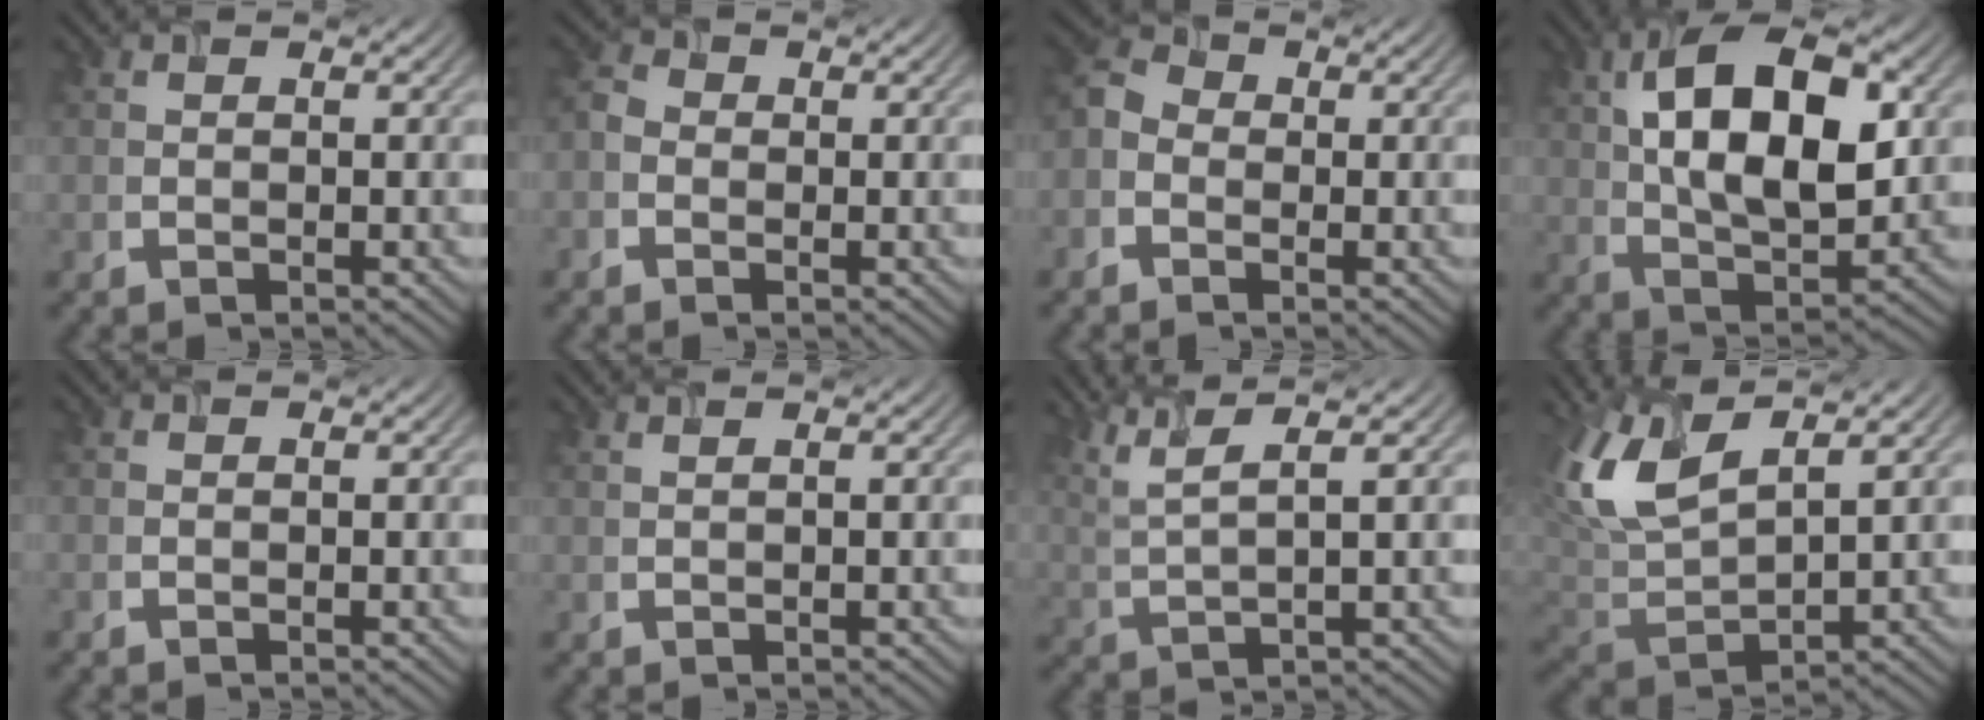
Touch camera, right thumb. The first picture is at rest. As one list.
[{"total": 2.0, "force": [-0.8, 1.6, 0.9], "torque": [-0.019, 0.002, -0.024]}, {"total": 3.4, "force": [-1.3, 2.7, 1.6], "torque": [-0.043, 0.005, -0.040]}, {"total": 14.1, "force": [3.3, 7.1, 11.7], "torque": [-0.205, 0.006, 0.057]}, {"total": 0.0}, {"total": 0.8, "force": [0.7, 0.1, 0.5], "torque": [-0.013, 0.001, 0.010]}, {"total": 6.3, "force": [4.0, 1.2, 4.7], "torque": [-0.103, 0.014, 0.087]}, {"total": 10.3, "force": [5.0, 4.2, 8.0], "torque": [-0.202, 0.011, 0.099]}]